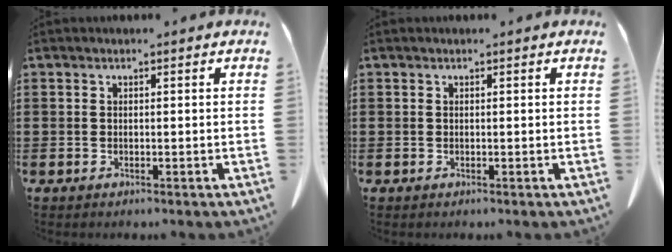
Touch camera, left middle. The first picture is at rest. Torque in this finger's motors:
{"motor_torque": [0.63, 0.27, -0.02, 0.01]}